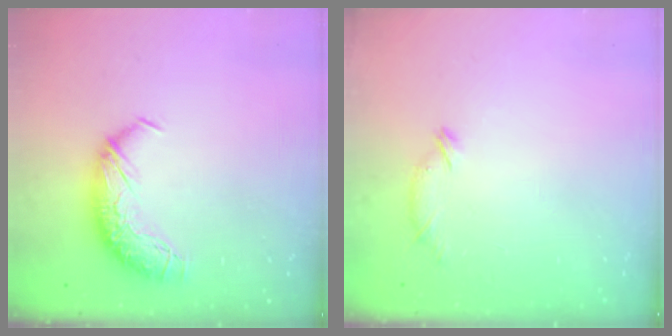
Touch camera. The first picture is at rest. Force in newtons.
{"total": 5.0, "press": 5.0, "slide": 0.7}